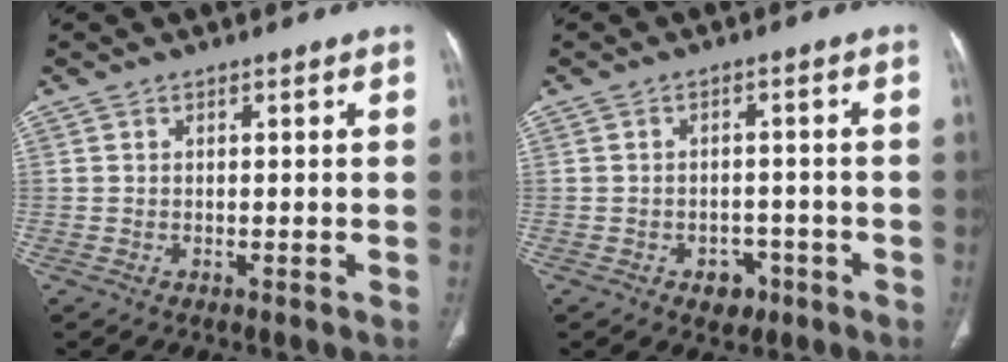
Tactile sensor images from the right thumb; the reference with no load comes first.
{"total": 4.1, "force": [-2.2, 3.0, 1.7], "torque": [-0.003, 0.018, -0.023]}